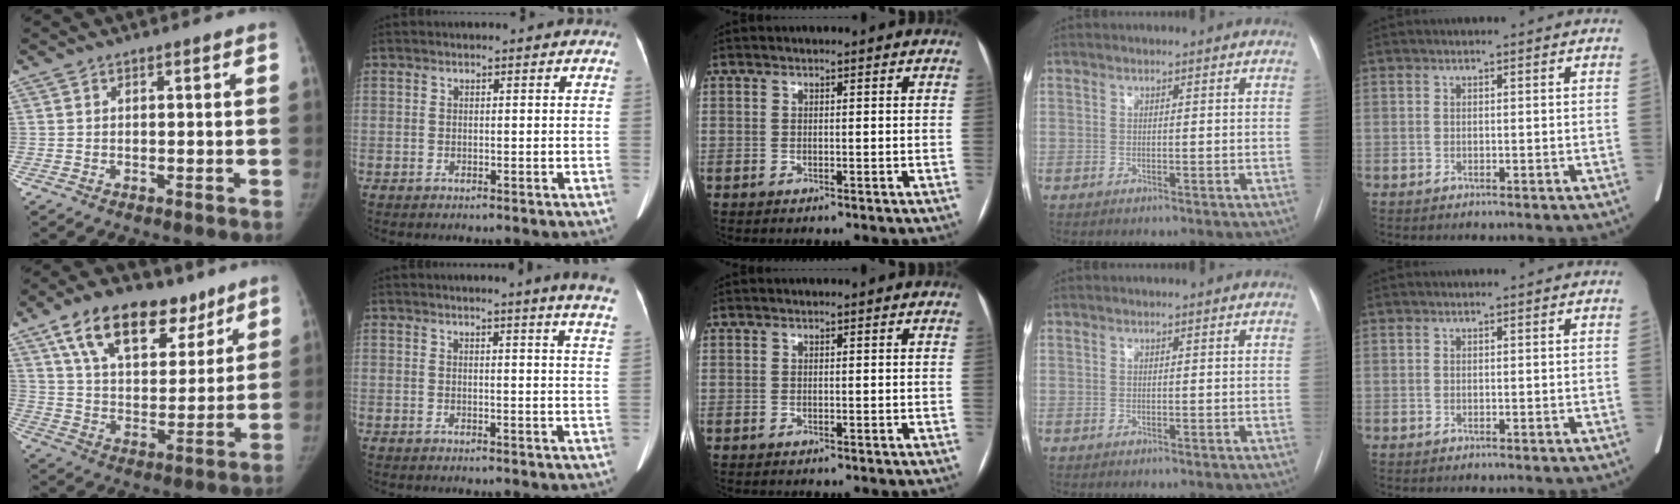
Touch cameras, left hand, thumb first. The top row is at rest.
{"thumb": {"total": 19.5, "force": [11.8, 10.6, 11.3], "torque": [-0.143, -0.031, 0.200]}, "index": {"total": 9.5, "force": [8.3, -1.4, 4.4], "torque": [-0.049, -0.052, 0.067]}}